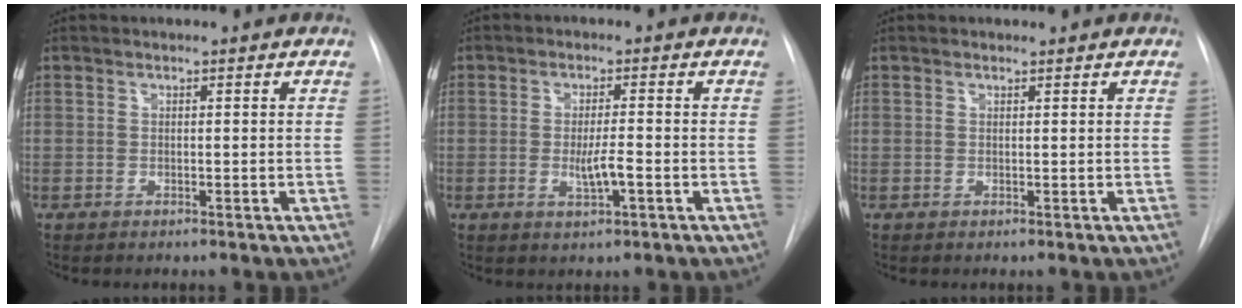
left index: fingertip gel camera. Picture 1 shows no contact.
{"total": 3.7, "force": [-1.2, 0.4, 3.4], "torque": [-0.064, -0.008, -0.020]}
{"total": 0.0}